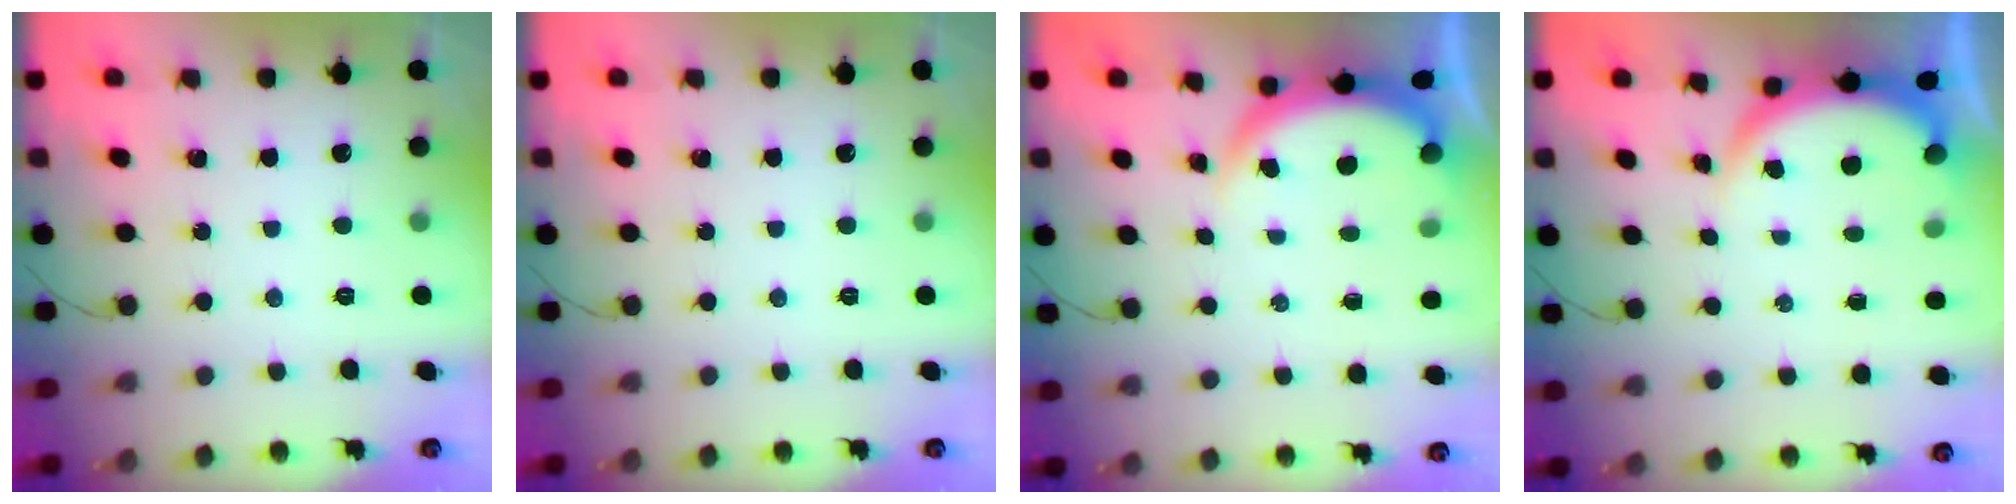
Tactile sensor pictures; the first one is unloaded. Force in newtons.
{"total": 0.0}
{"total": 3.8, "press": 3.8, "slide": 0.2}
{"total": 4.1, "press": 4.1, "slide": 0.1}